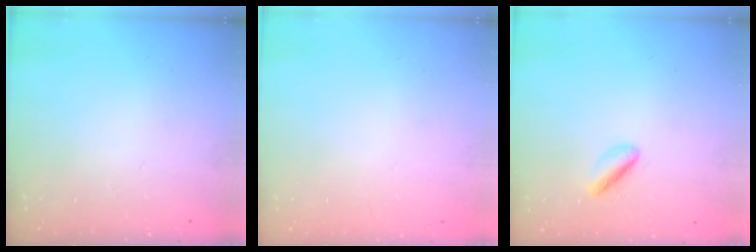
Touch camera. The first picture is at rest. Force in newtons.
{"total": 2.0, "press": 2.0, "slide": 0.1}
{"total": 2.5, "press": 2.5, "slide": 0.5}